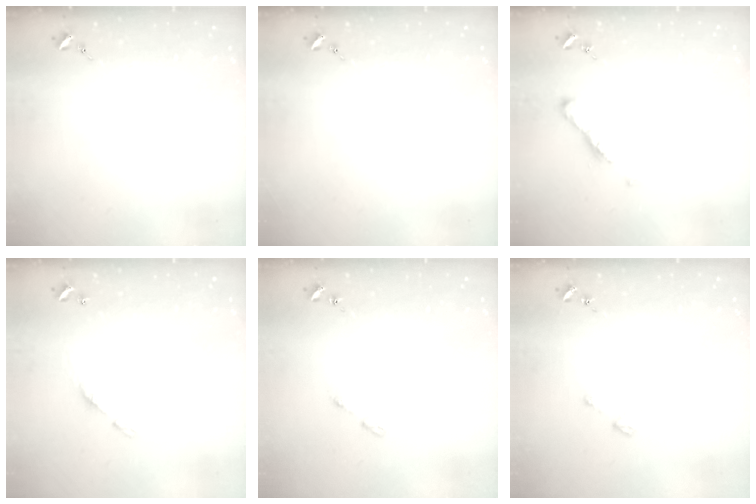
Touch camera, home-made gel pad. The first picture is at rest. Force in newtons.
{"total": 0.0}
{"total": 6.8, "press": 6.7, "slide": 0.6}
{"total": 8.4, "press": 8.4, "slide": 0.6}
{"total": 4.7, "press": 4.6, "slide": 0.6}
{"total": 2.9, "press": 2.9, "slide": 0.5}